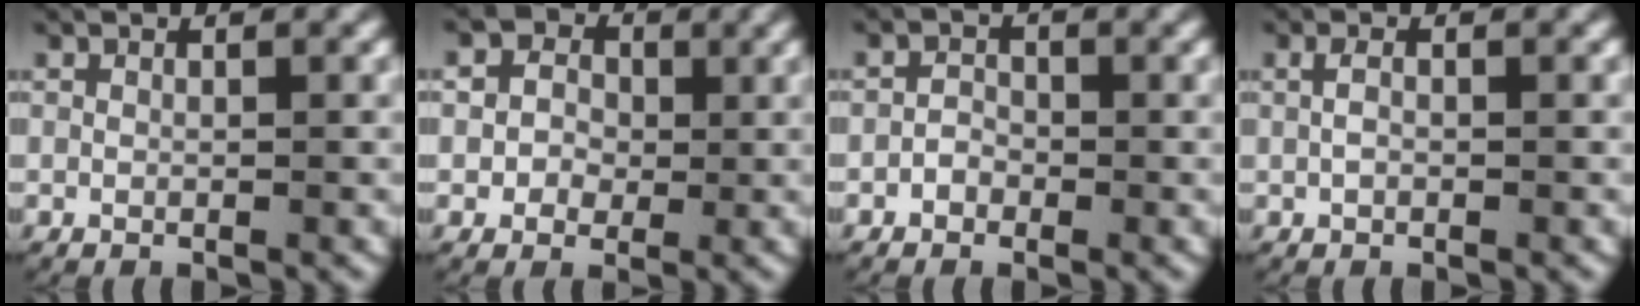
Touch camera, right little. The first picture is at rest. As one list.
[{"total": 4.2, "force": [0.5, 3.8, 1.6], "torque": [-0.019, 0.010, -0.008]}, {"total": 1.4, "force": [-0.7, 1.1, 0.3], "torque": [-0.009, -0.004, -0.016]}, {"total": 1.1, "force": [-0.1, 0.6, 0.9], "torque": [-0.018, 0.000, -0.001]}]